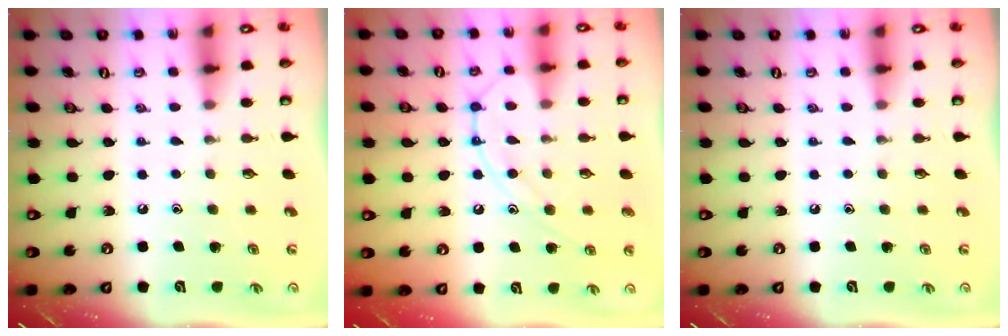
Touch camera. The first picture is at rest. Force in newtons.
{"total": 12.3, "press": 12.2, "slide": 1.1}
{"total": 0.0}